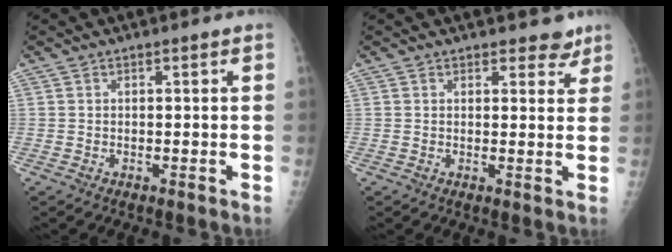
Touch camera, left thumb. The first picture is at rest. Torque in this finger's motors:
{"motor_torque": [-0.20, -0.07, -0.26, -0.04, 0.02]}